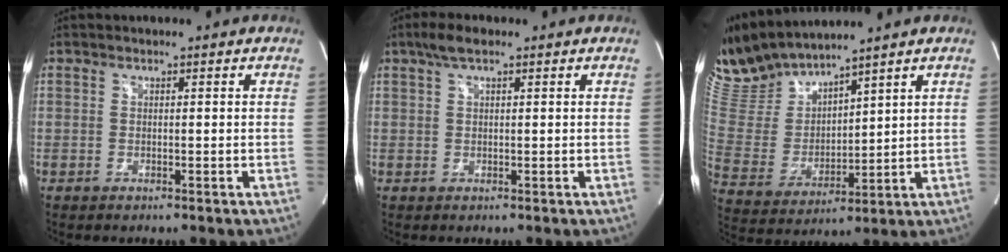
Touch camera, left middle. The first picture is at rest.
{"total": 3.1, "force": [2.1, 0.9, 2.2], "torque": [-0.050, 0.016, 0.040]}
{"total": 12.1, "force": [11.4, 1.4, 3.8], "torque": [-0.096, 0.000, 0.248]}